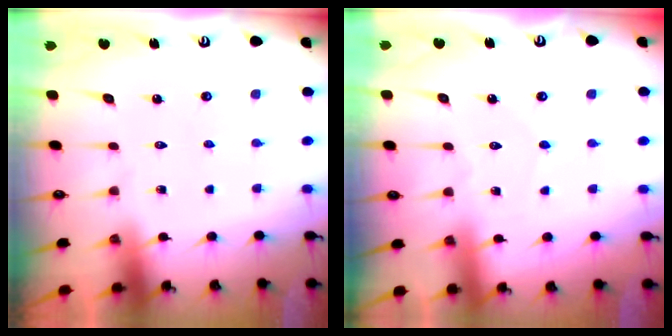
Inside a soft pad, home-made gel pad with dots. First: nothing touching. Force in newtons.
{"total": 4.6, "press": 4.5, "slide": 0.6}